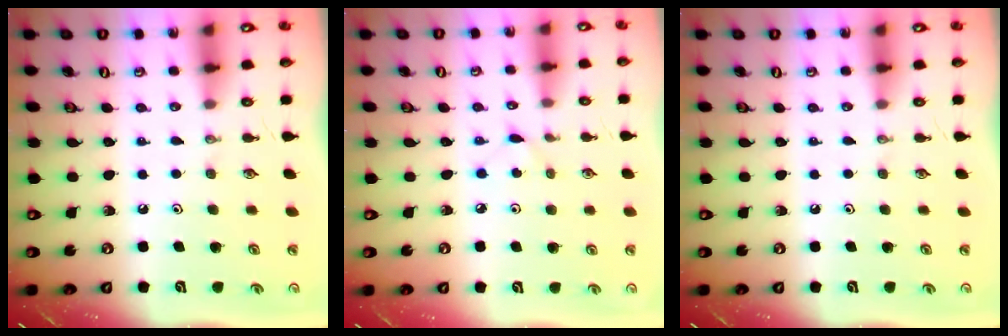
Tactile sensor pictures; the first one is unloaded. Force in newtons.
{"total": 2.7, "press": 2.7, "slide": 0.4}
{"total": 0.0}